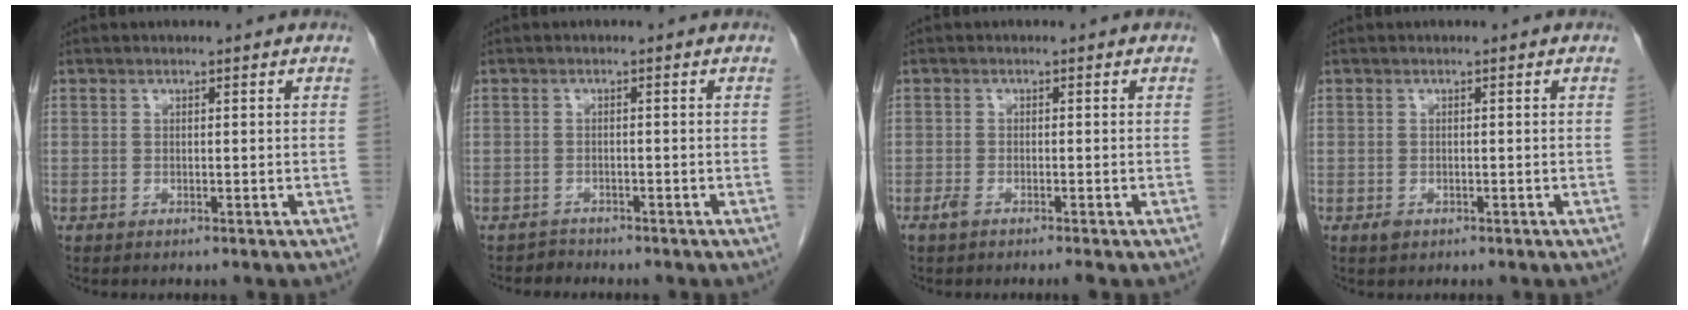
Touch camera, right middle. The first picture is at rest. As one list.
[{"total": 1.2, "force": [-0.9, 0.1, -0.7], "torque": [0.012, -0.005, -0.019]}, {"total": 1.5, "force": [-1.1, -0.1, 1.0], "torque": [-0.027, -0.005, -0.024]}, {"total": 0.7, "force": [-0.3, 0.5, 0.4], "torque": [-0.009, 0.000, -0.001]}]